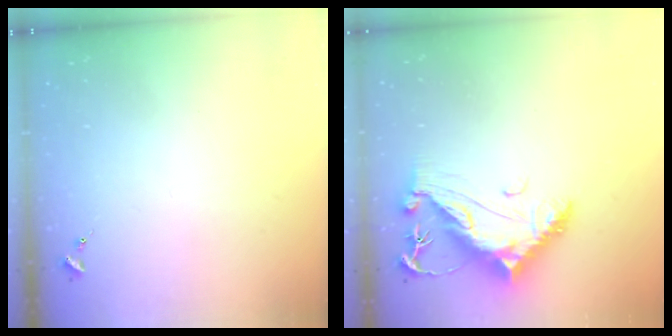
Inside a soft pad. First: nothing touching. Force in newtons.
{"total": 13.0, "press": 12.9, "slide": 1.6}